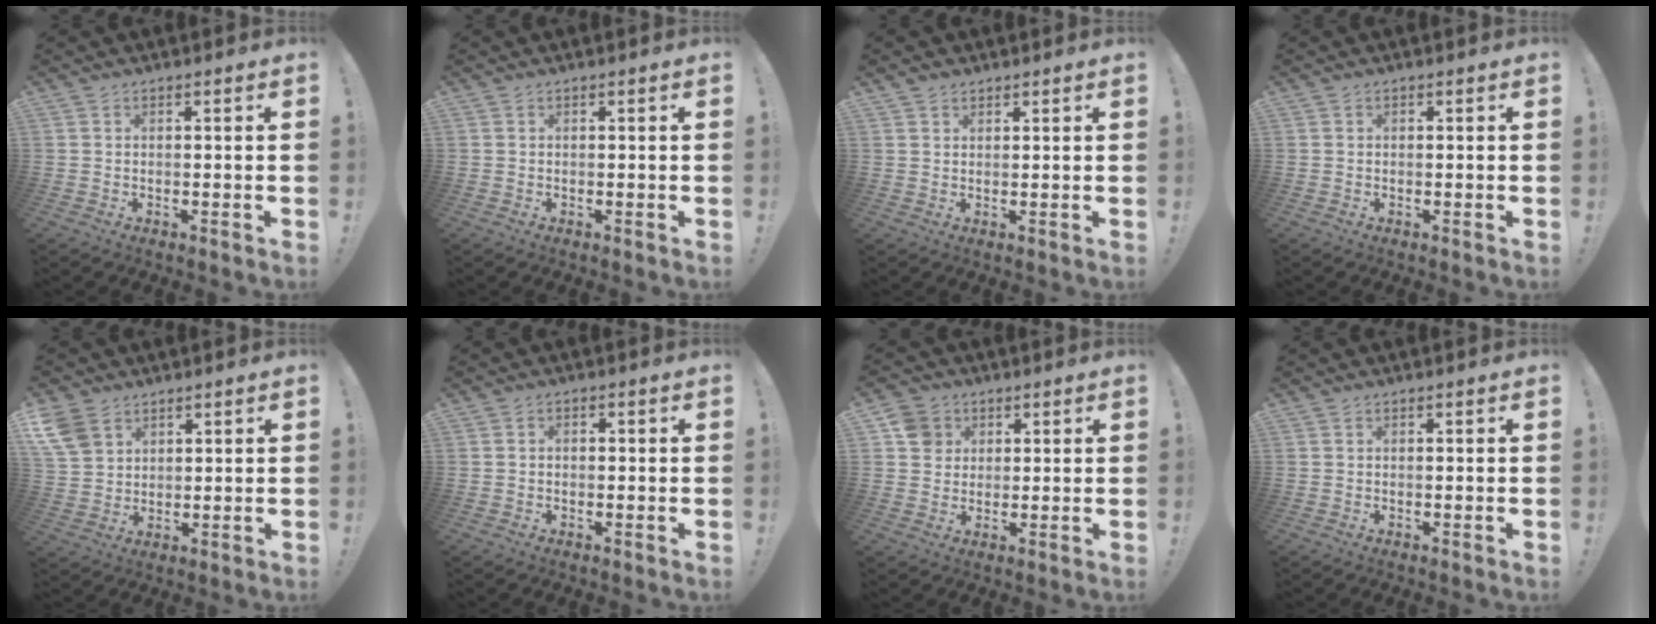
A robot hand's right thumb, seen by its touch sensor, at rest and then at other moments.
{"total": 0.0}
{"total": 1.8, "force": [1.4, 1.1, 0.4], "torque": [-0.008, -0.004, 0.027]}
{"total": 0.0}
{"total": 8.3, "force": [4.8, 5.7, 3.6], "torque": [-0.088, -0.019, 0.099]}
{"total": 1.1, "force": [-0.7, 0.6, 0.7], "torque": [-0.015, 0.006, -0.012]}
{"total": 6.6, "force": [2.7, 5.9, 1.6], "torque": [-0.017, -0.007, 0.053]}
{"total": 0.0}